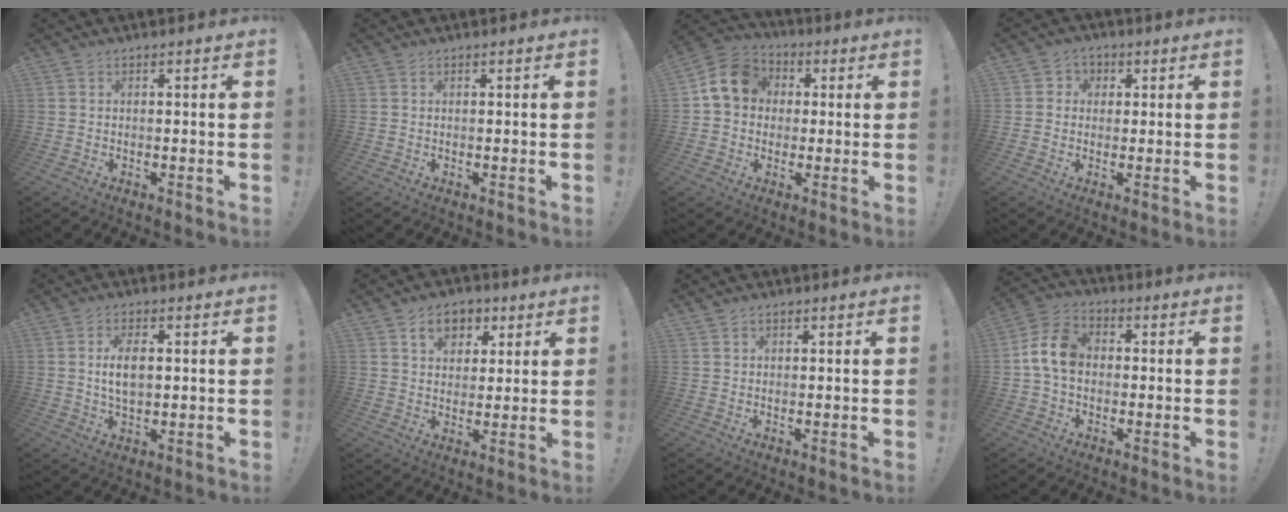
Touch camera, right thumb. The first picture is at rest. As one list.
[{"total": 0.0}, {"total": 11.9, "force": [2.6, 9.9, 6.1], "torque": [-0.092, 0.013, 0.058]}, {"total": 3.8, "force": [0.0, 3.7, 1.0], "torque": [-0.007, 0.005, 0.000]}, {"total": 6.7, "force": [0.8, 3.4, 5.7], "torque": [-0.094, 0.000, 0.011]}, {"total": 8.8, "force": [4.3, 6.6, 3.9], "torque": [-0.049, -0.011, 0.080]}, {"total": 0.9, "force": [0.6, 0.7, 0.1], "torque": [0.005, -0.002, 0.009]}, {"total": 10.5, "force": [0.4, 7.4, 7.4], "torque": [-0.134, 0.009, 0.011]}]